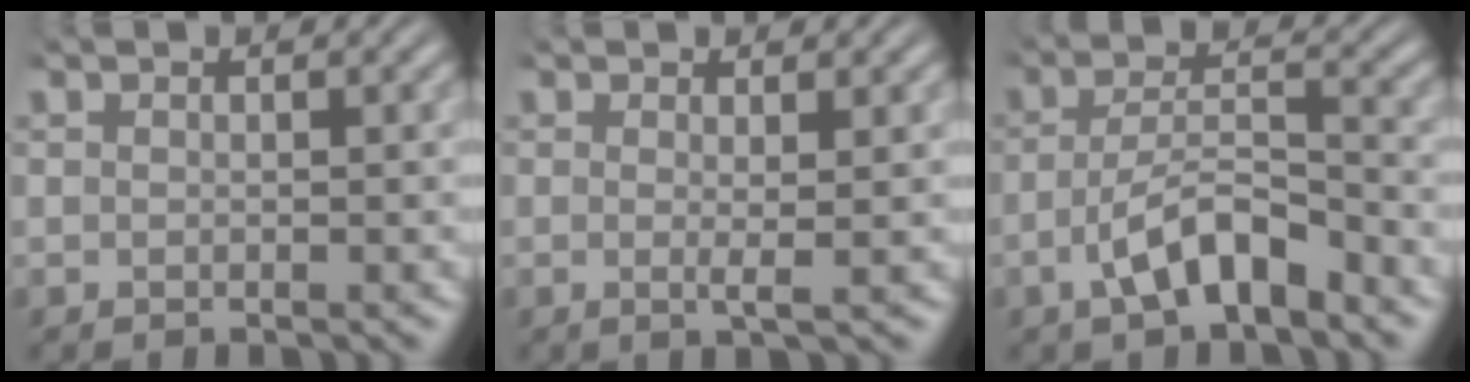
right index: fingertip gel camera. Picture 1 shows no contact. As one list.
[{"total": 1.3, "force": [0.2, -0.4, 1.2], "torque": [-0.026, -0.011, 0.004]}, {"total": 4.8, "force": [-3.2, 1.5, 3.3], "torque": [-0.053, -0.006, -0.047]}]